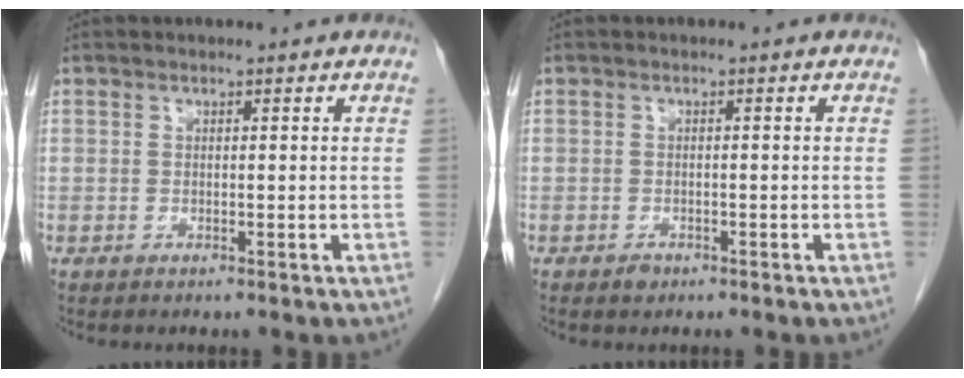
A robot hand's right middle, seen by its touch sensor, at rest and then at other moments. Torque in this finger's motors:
{"motor_torque": [-0.29, -0.10, 0.01, 0.00]}